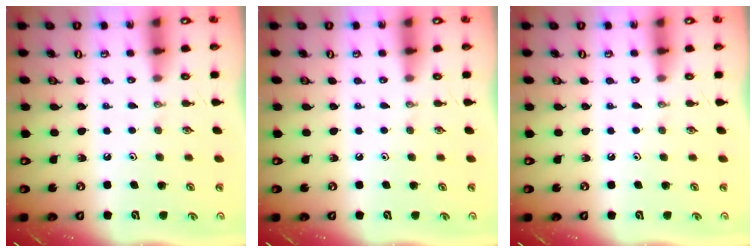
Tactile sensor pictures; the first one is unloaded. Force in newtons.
{"total": 0.0}
{"total": 0.0}